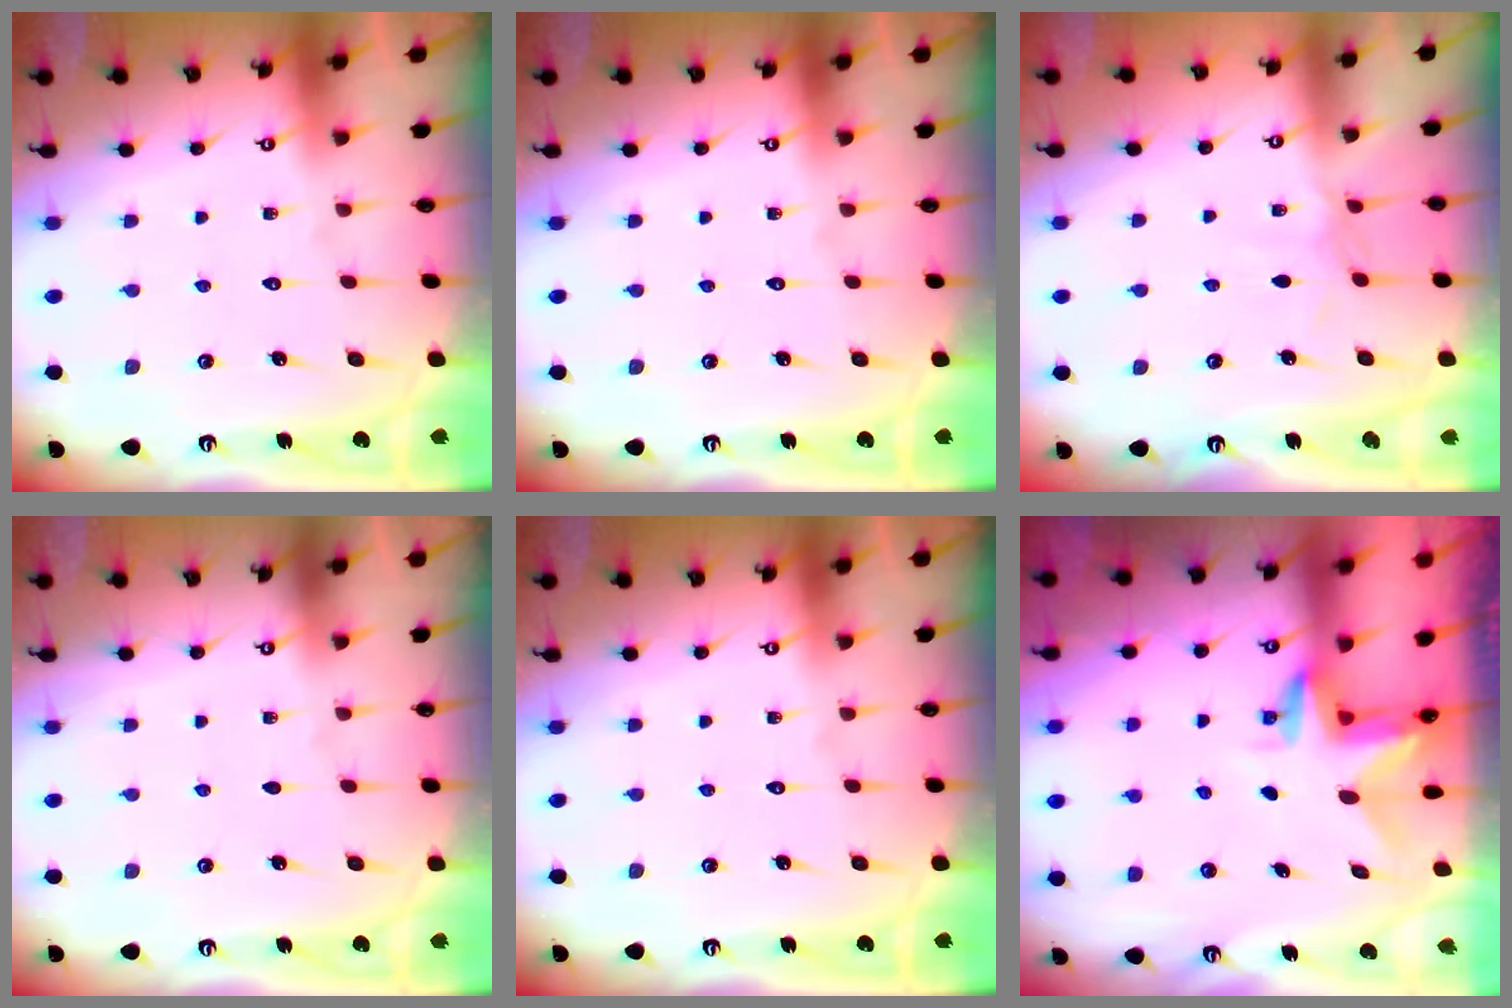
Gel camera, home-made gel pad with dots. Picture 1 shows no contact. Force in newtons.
{"total": 0.0}
{"total": 1.7, "press": 1.6, "slide": 0.4}
{"total": 0.0}
{"total": 0.0}
{"total": 2.9, "press": 2.9, "slide": 0.3}